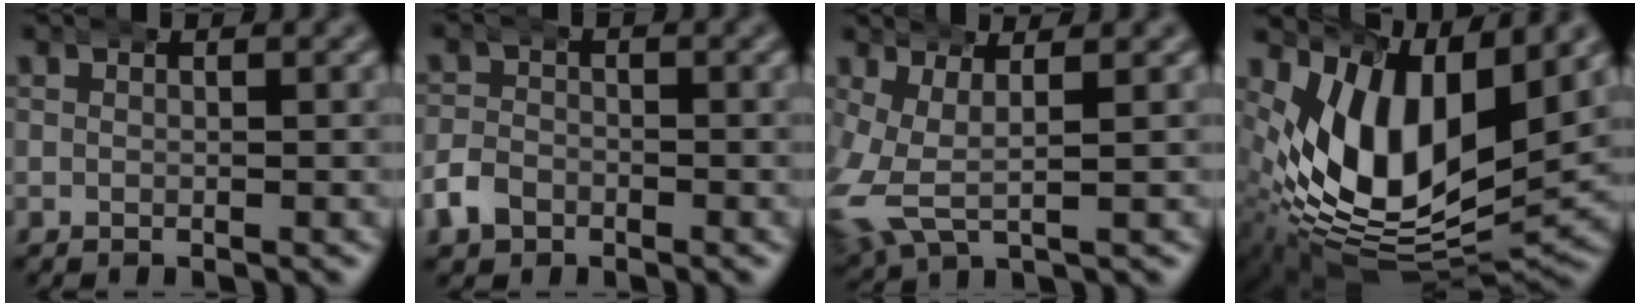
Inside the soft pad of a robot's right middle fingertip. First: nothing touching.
{"total": 2.6, "force": [-1.4, 2.0, 0.8], "torque": [-0.021, 0.005, -0.031]}
{"total": 5.8, "force": [-0.3, 4.4, 3.7], "torque": [-0.117, -0.024, 0.005]}
{"total": 15.2, "force": [0.4, 9.2, 12.1], "torque": [-0.241, -0.044, 0.031]}